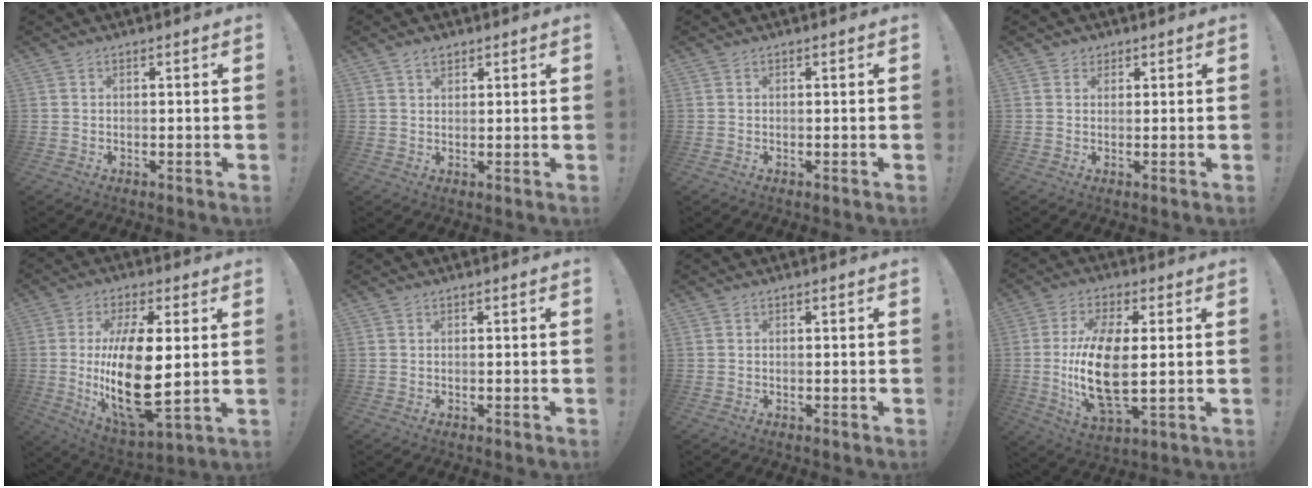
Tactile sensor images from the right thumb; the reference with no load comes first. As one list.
[{"total": 2.4, "force": [1.7, 1.4, 1.0], "torque": [-0.010, -0.007, 0.030]}, {"total": 0.0}, {"total": 2.1, "force": [1.2, 1.7, 0.4], "torque": [0.006, -0.006, 0.018]}, {"total": 21.0, "force": [0.9, 8.3, 19.2], "torque": [-0.362, -0.029, 0.015]}, {"total": 0.0}, {"total": 0.0}, {"total": 17.0, "force": [0.2, 7.1, 15.4], "torque": [-0.321, -0.022, 0.002]}]